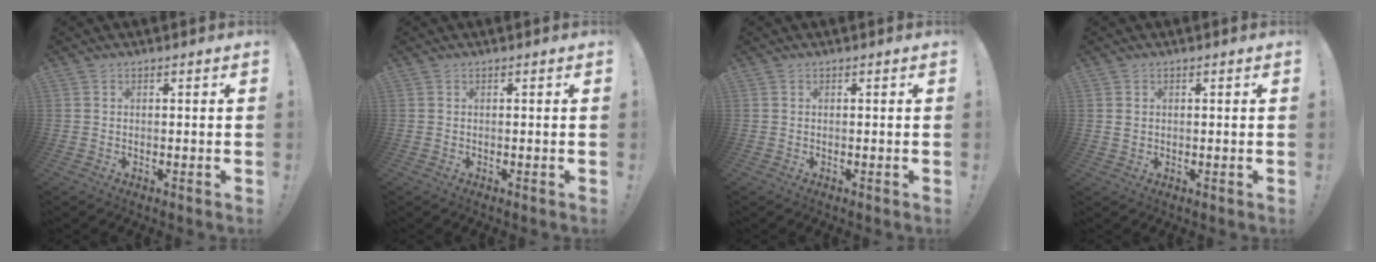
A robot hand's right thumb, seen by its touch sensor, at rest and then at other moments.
{"total": 0.0}
{"total": 0.0}
{"total": 1.2, "force": [0.4, 1.0, 0.4], "torque": [-0.003, 0.003, 0.007]}